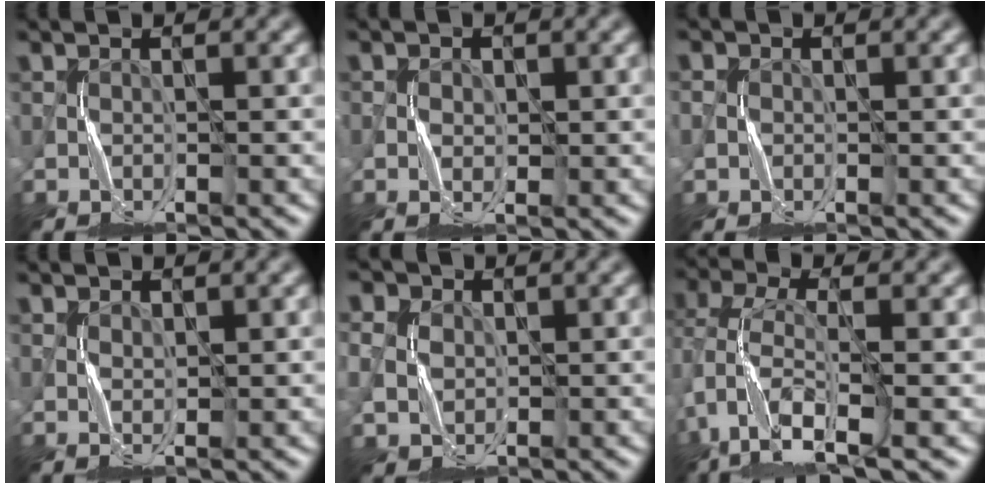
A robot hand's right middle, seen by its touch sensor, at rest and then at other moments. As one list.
[{"total": 0.9, "force": [0.0, 0.8, 0.5], "torque": [-0.007, 0.001, -0.001]}, {"total": 1.0, "force": [-0.2, 1.0, 0.2], "torque": [-0.005, -0.001, -0.005]}, {"total": 0.6, "force": [0.4, 0.3, 0.4], "torque": [-0.012, -0.001, 0.010]}, {"total": 6.1, "force": [2.0, 5.0, 2.9], "torque": [-0.074, 0.027, 0.019]}, {"total": 5.8, "force": [-2.8, 1.9, 4.8], "torque": [-0.108, 0.005, -0.065]}]